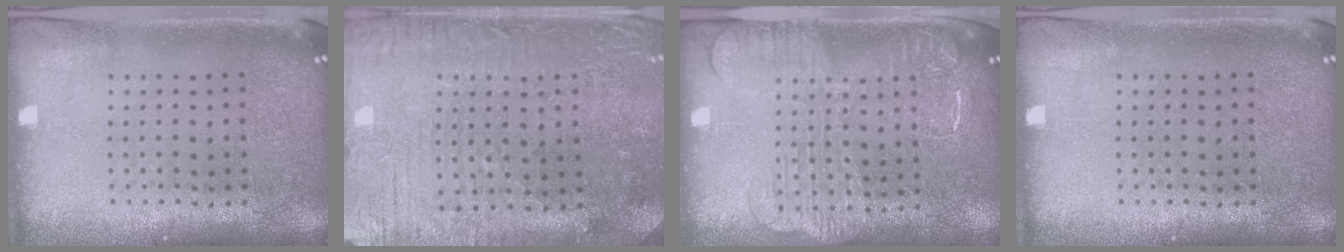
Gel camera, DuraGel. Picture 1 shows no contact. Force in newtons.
{"total": 1.3, "press": 1.3, "slide": 0.4}
{"total": 2.2, "press": 2.0, "slide": 0.9}
{"total": 0.0}